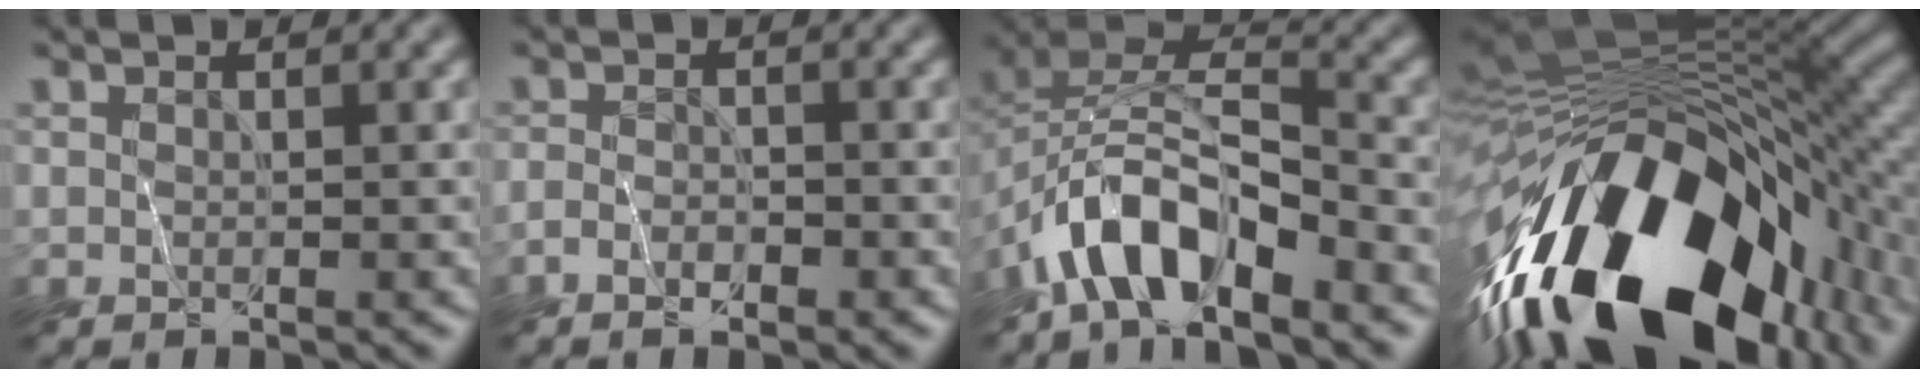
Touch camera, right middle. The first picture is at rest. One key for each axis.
{"total": 1.8, "fx": -1.6, "fy": 0.4, "fz": 0.8, "tx": -0.017, "ty": -0.005, "tz": -0.035}
{"total": 8.1, "fx": -5.4, "fy": 3.0, "fz": 5.3, "tx": -0.094, "ty": 0.006, "tz": -0.103}
{"total": 17.4, "fx": -7.6, "fy": 7.2, "fz": 13.8, "tx": -0.246, "ty": -0.018, "tz": -0.125}